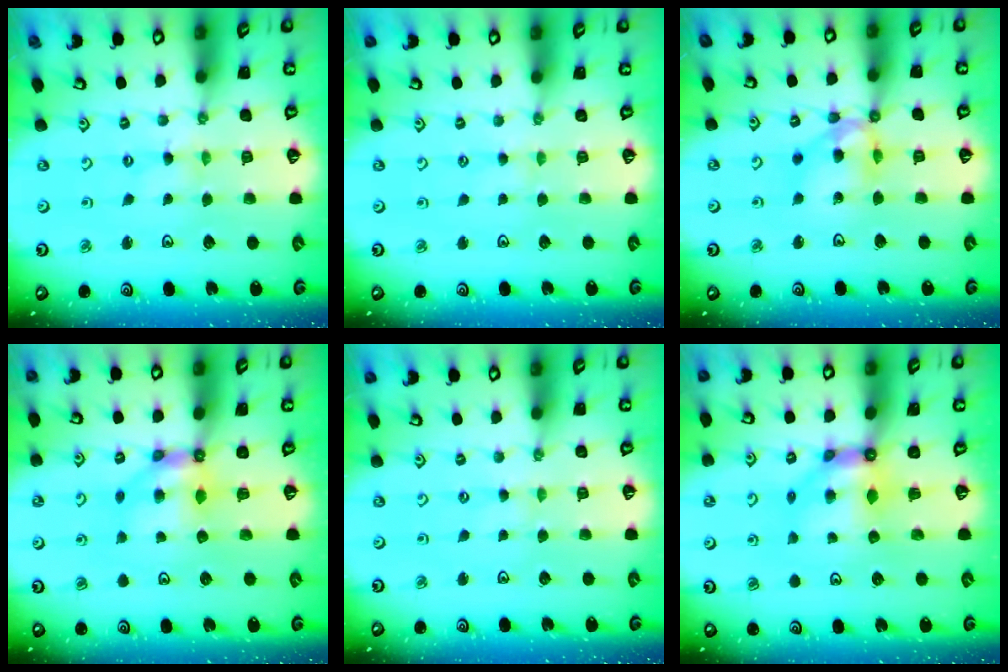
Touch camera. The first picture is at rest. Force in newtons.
{"total": 0.0}
{"total": 11.9, "press": 11.6, "slide": 2.6}
{"total": 6.6, "press": 6.6, "slide": 0.4}
{"total": 0.5, "press": 0.5, "slide": 0.1}
{"total": 6.9, "press": 6.9, "slide": 0.6}